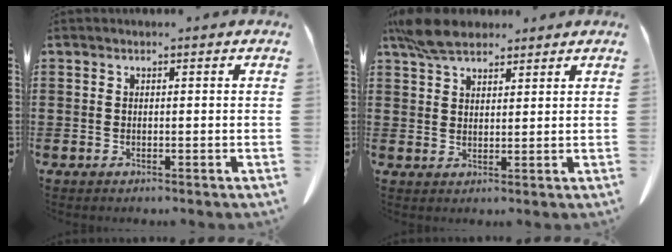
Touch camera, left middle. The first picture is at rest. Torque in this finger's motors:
{"motor_torque": [0.69, 0.55, 0.49, 0.11]}